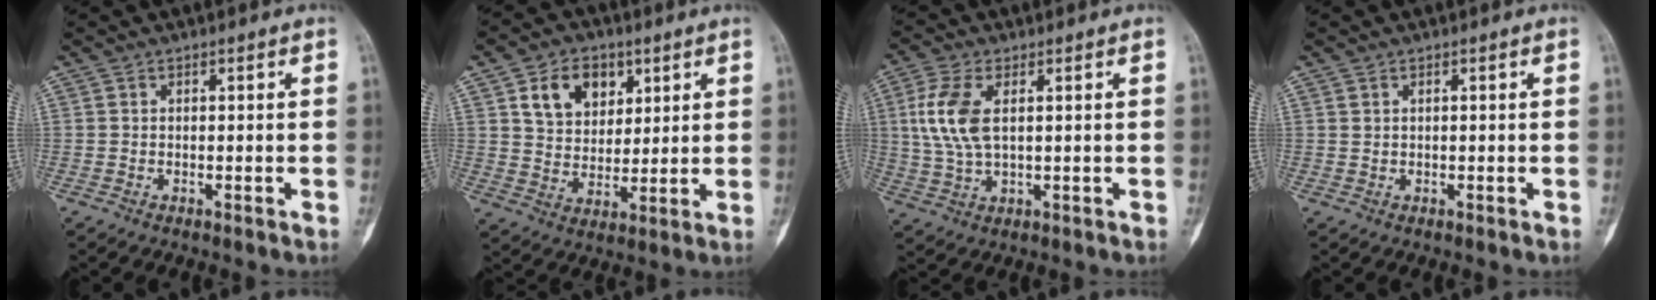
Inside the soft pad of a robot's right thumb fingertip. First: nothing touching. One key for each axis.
{"total": 10.8, "fx": 4.7, "fy": 7.7, "fz": 5.8, "tx": -0.062, "ty": -0.019, "tz": 0.086}
{"total": 9.4, "fx": 2.1, "fy": 4.7, "fz": 7.8, "tx": -0.181, "ty": 0.001, "tz": 0.044}
{"total": 0.6, "fx": 0.4, "fy": 0.3, "fz": 0.4, "tx": -0.004, "ty": 0.000, "tz": 0.009}